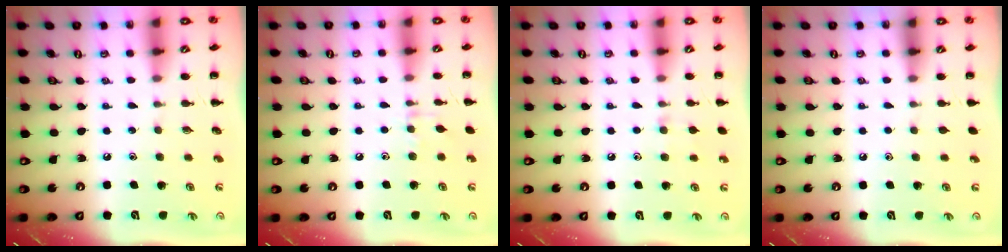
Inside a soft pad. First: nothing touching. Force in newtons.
{"total": 5.0, "press": 4.8, "slide": 1.5}
{"total": 4.9, "press": 4.4, "slide": 2.0}
{"total": 0.6, "press": 0.6, "slide": 0.1}